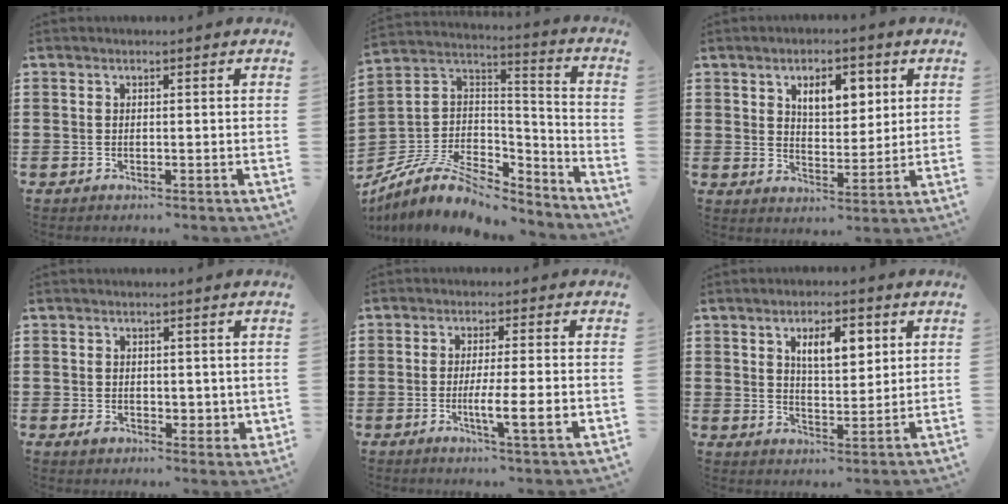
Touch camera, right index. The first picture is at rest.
{"total": 8.9, "force": [-6.6, 4.2, 4.2], "torque": [-0.097, 0.012, -0.126]}
{"total": 6.2, "force": [2.8, 3.2, 4.5], "torque": [-0.066, -0.001, 0.041]}
{"total": 2.7, "force": [1.0, 2.2, 1.3], "torque": [-0.015, 0.003, 0.015]}
{"total": 6.8, "force": [-1.6, 0.5, 6.6], "torque": [-0.108, -0.012, -0.025]}
{"total": 6.1, "force": [2.5, 2.6, 5.0], "torque": [-0.081, 0.000, 0.037]}